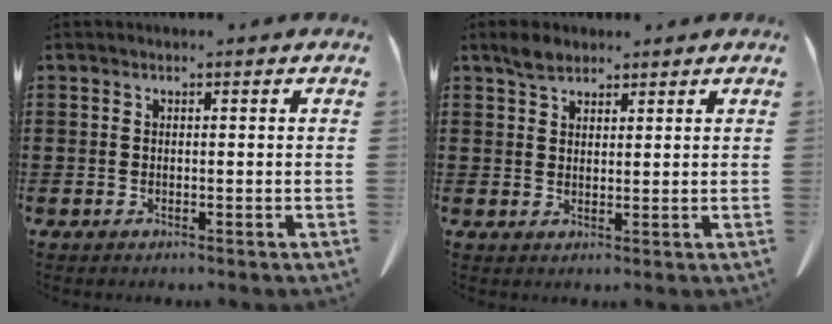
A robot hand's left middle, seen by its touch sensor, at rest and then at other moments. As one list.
[{"total": 2.9, "force": [2.3, 1.4, 1.2], "torque": [-0.021, 0.000, 0.042]}]